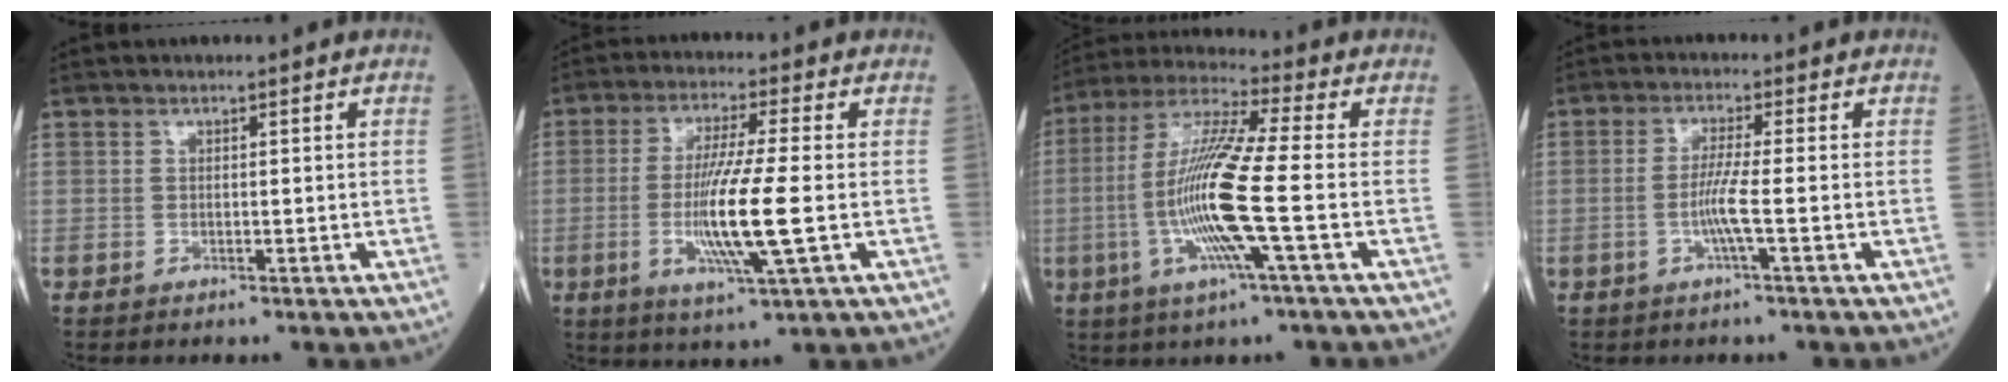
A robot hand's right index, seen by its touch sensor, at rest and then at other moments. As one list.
[{"total": 10.8, "force": [-1.7, -0.4, 10.6], "torque": [-0.211, -0.016, -0.037]}, {"total": 14.2, "force": [-2.9, -0.3, 13.9], "torque": [-0.286, -0.005, -0.067]}, {"total": 4.1, "force": [-1.1, -0.7, 3.9], "torque": [-0.080, -0.003, -0.025]}]